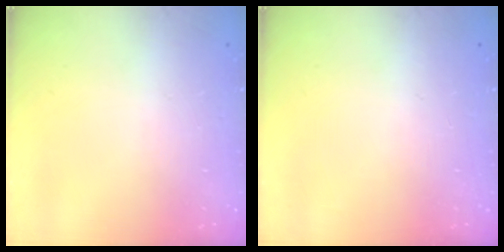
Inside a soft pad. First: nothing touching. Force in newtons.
{"total": 0.0}